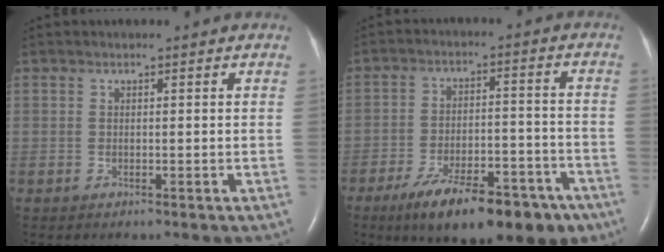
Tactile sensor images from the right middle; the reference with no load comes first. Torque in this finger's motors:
{"motor_torque": [1.27, -0.87, 0.26, 0.16]}